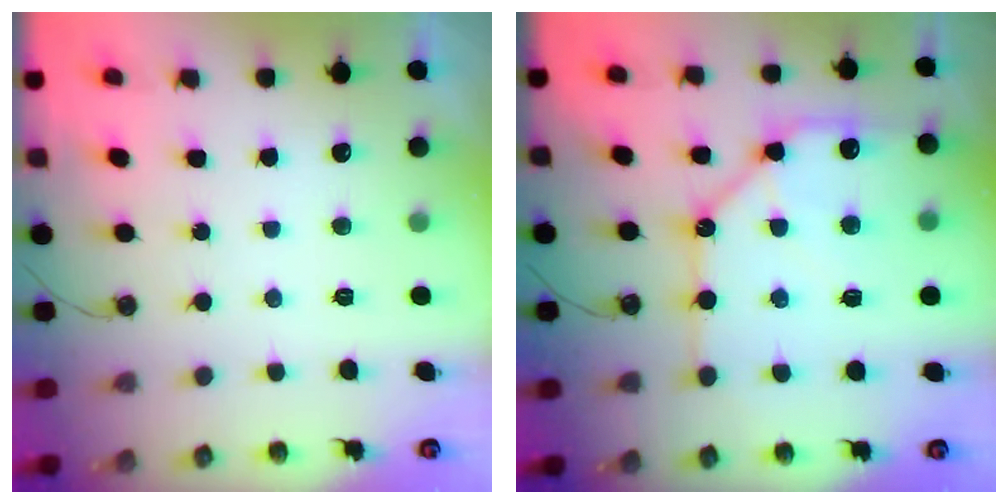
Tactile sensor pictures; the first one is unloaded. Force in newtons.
{"total": 14.9, "press": 14.8, "slide": 1.8}